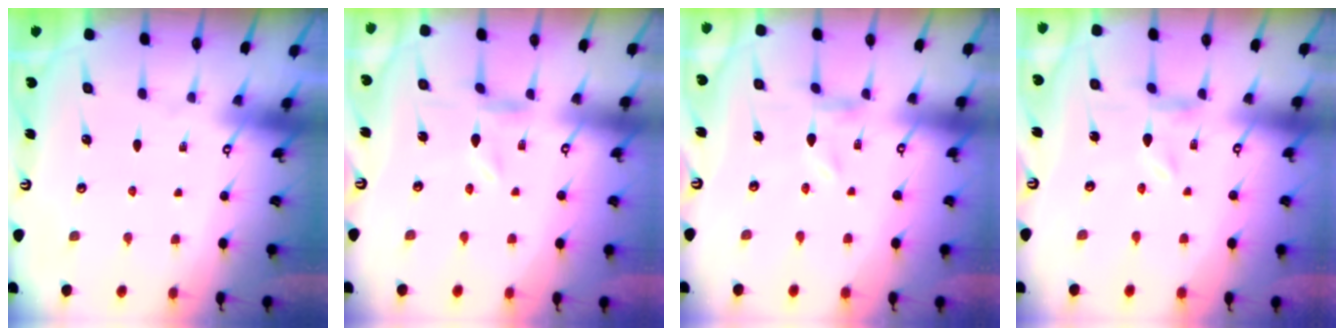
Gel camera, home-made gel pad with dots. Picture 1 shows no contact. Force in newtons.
{"total": 0.6, "press": 0.6, "slide": 0.2}
{"total": 0.0}
{"total": 0.0}